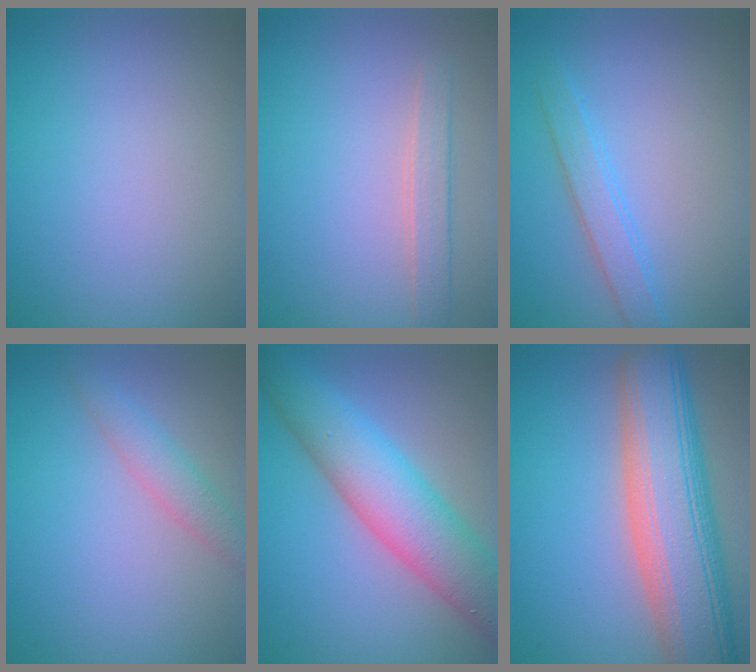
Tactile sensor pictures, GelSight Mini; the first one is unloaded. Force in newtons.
{"total": 1.9, "press": 1.9, "slide": 0.3}
{"total": 2.3, "press": 2.3, "slide": 0.0}
{"total": 2.2, "press": 2.2, "slide": 0.1}
{"total": 8.1, "press": 8.1, "slide": 0.4}
{"total": 11.5, "press": 11.4, "slide": 1.0}